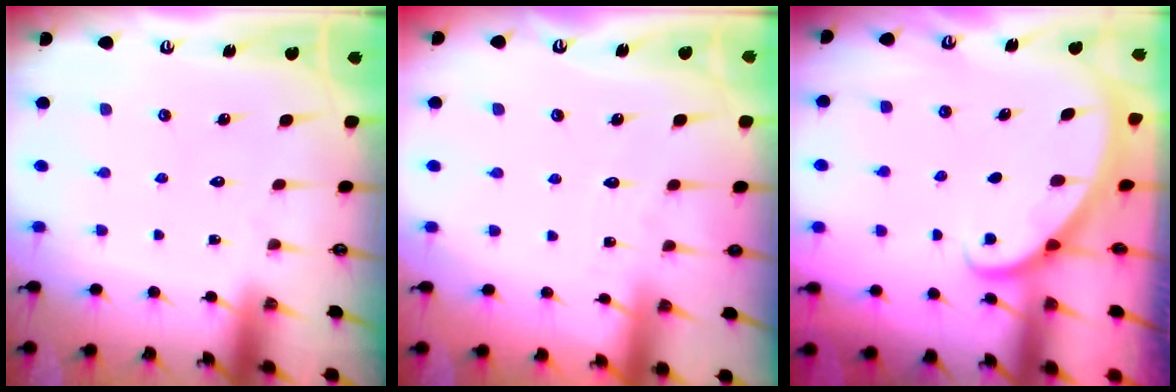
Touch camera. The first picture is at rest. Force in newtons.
{"total": 2.6, "press": 2.6, "slide": 0.3}
{"total": 1.9, "press": 1.9, "slide": 0.1}